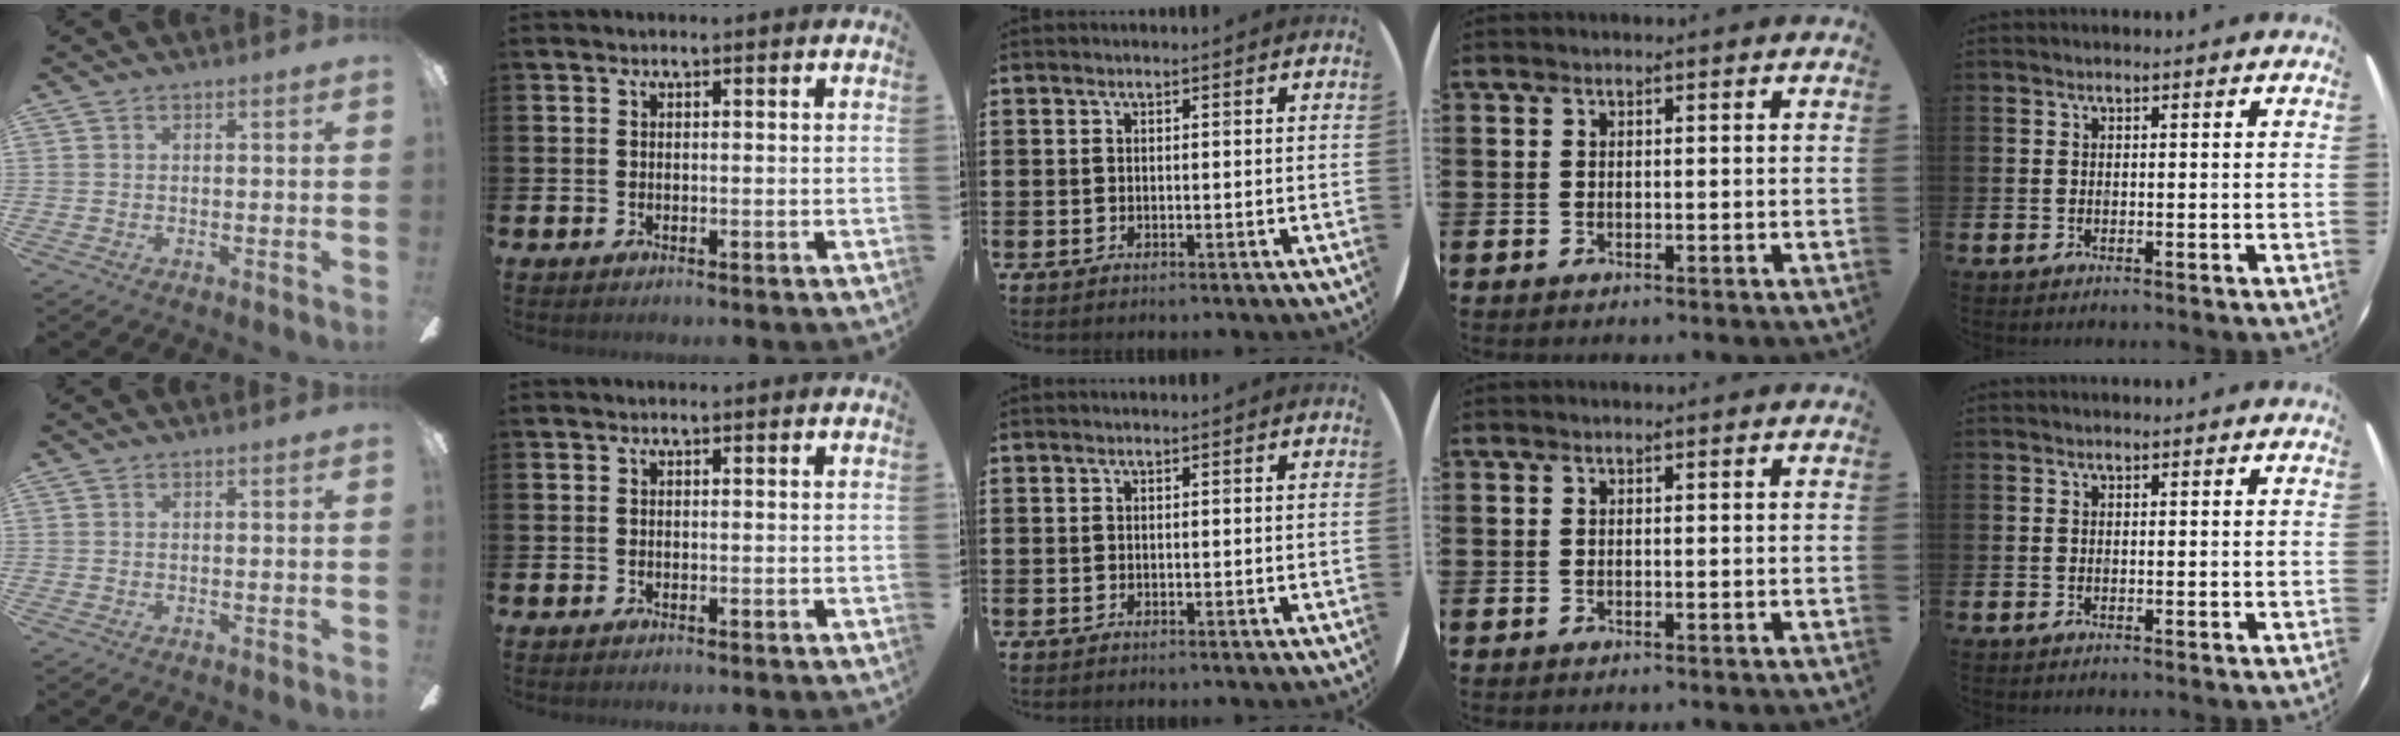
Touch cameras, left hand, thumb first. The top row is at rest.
{}